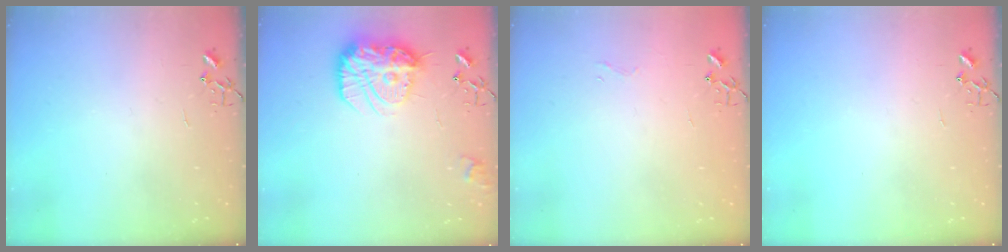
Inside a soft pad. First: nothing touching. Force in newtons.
{"total": 16.5, "press": 16.5, "slide": 1.4}
{"total": 3.3, "press": 3.3, "slide": 0.3}
{"total": 0.0}